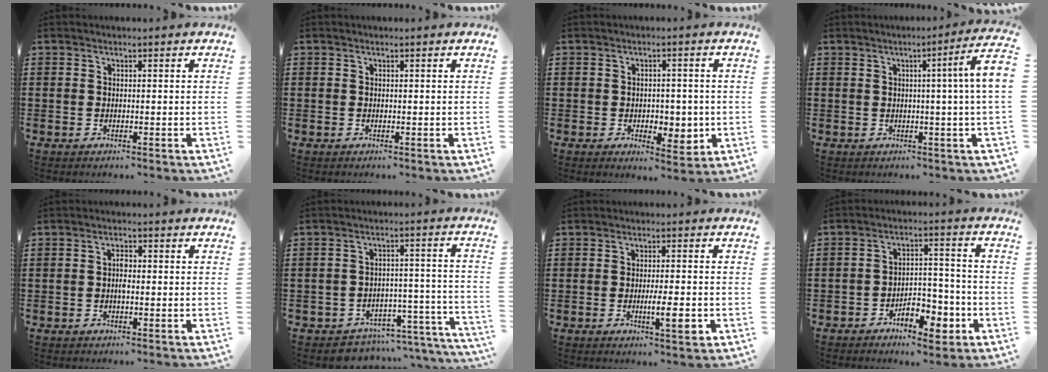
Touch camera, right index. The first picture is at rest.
{"total": 0.0}
{"total": 3.8, "force": [-0.7, 2.8, 2.6], "torque": [-0.045, 0.004, -0.015]}
{"total": 5.6, "force": [0.6, -0.8, 5.5], "torque": [-0.092, -0.013, 0.004]}
{"total": 2.0, "force": [-0.2, 0.7, 1.8], "torque": [-0.034, 0.001, -0.005]}
{"total": 4.3, "force": [-4.0, 1.2, 0.8], "torque": [-0.020, 0.004, -0.084]}
{"total": 5.1, "force": [-1.6, 0.7, 4.8], "torque": [-0.083, -0.008, -0.027]}
{"total": 6.9, "force": [-4.2, 3.3, 4.3], "torque": [-0.068, 0.019, -0.075]}